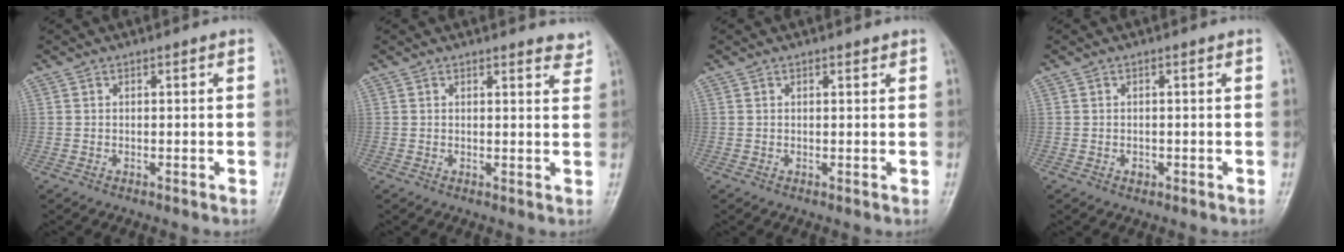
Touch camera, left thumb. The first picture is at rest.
{"total": 3.2, "force": [3.0, 0.9, 0.8], "torque": [0.004, -0.020, 0.021]}
{"total": 0.7, "force": [0.6, 0.3, 0.4], "torque": [-0.008, -0.004, 0.007]}
{"total": 0.9, "force": [-0.3, 0.7, 0.5], "torque": [-0.004, 0.001, -0.003]}